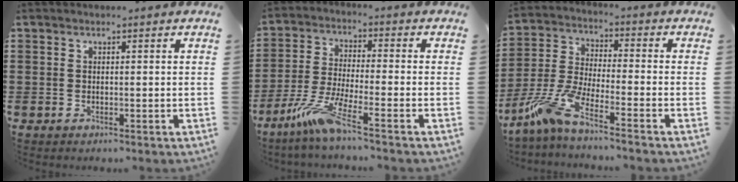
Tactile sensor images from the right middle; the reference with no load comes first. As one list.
[{"total": 7.1, "force": [-4.5, 0.0, 5.6], "torque": [-0.129, -0.023, -0.090]}, {"total": 7.4, "force": [-5.3, 0.9, 5.1], "torque": [-0.130, -0.020, -0.109]}]